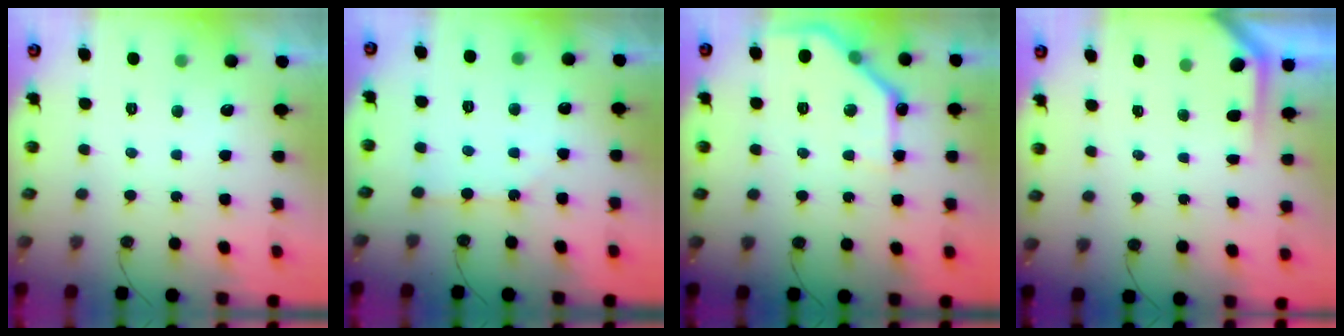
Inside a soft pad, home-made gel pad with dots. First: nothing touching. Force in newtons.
{"total": 1.7, "press": 1.7, "slide": 0.3}
{"total": 13.8, "press": 13.8, "slide": 0.5}
{"total": 2.4, "press": 2.4, "slide": 0.2}